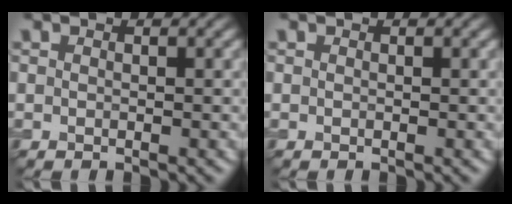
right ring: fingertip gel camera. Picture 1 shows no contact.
{"total": 0.0}